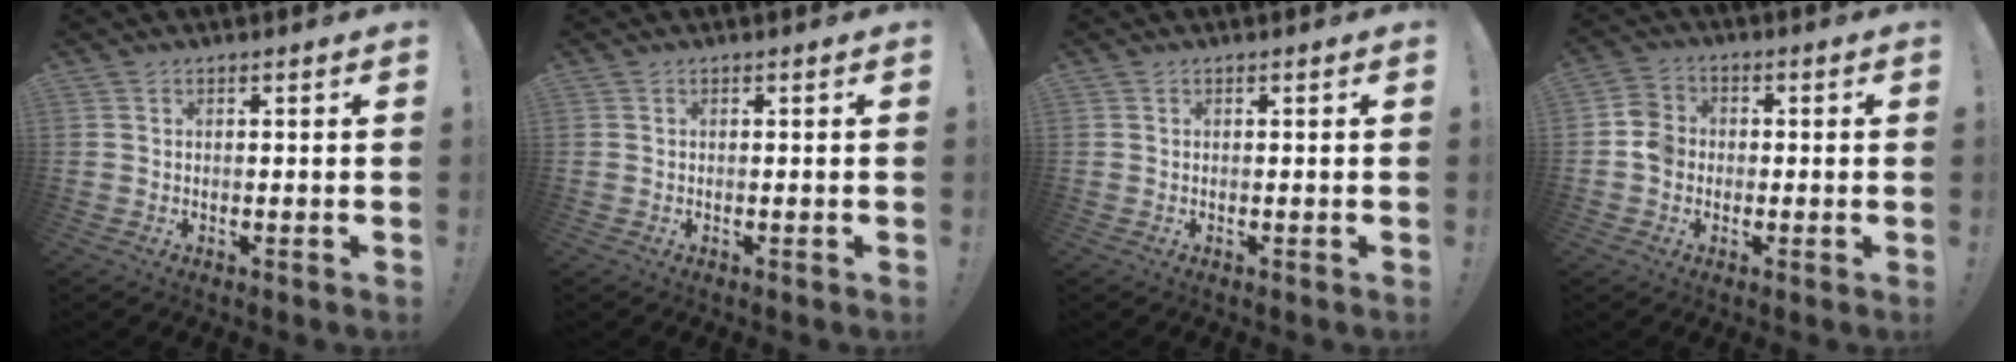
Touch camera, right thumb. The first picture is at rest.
{"total": 0.0}
{"total": 0.0}
{"total": 5.9, "force": [-1.3, 5.2, 2.5], "torque": [-0.033, 0.019, -0.020]}